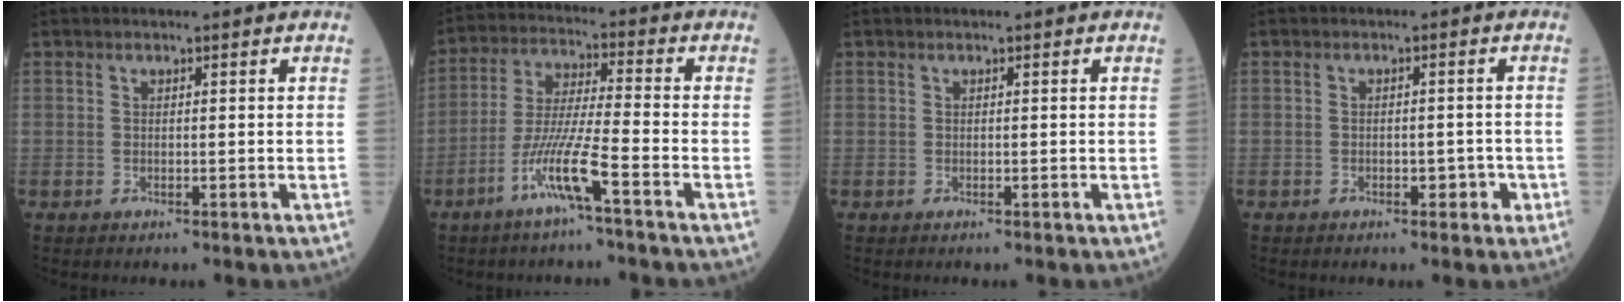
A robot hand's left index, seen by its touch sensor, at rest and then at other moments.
{"total": 8.8, "force": [-4.9, -0.7, 7.3], "torque": [-0.150, -0.006, -0.098]}
{"total": 0.0}
{"total": 2.5, "force": [-1.2, 1.4, 1.7], "torque": [-0.018, 0.007, -0.015]}